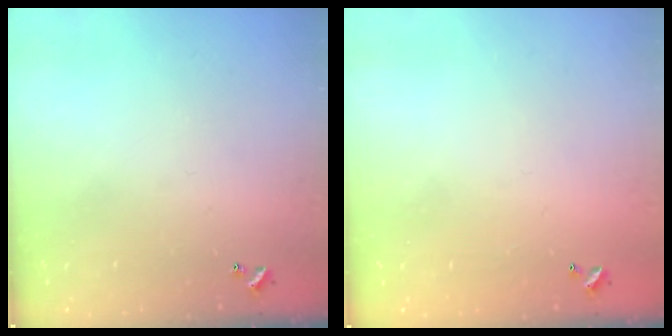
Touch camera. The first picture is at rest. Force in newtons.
{"total": 2.8, "press": 2.8, "slide": 0.1}